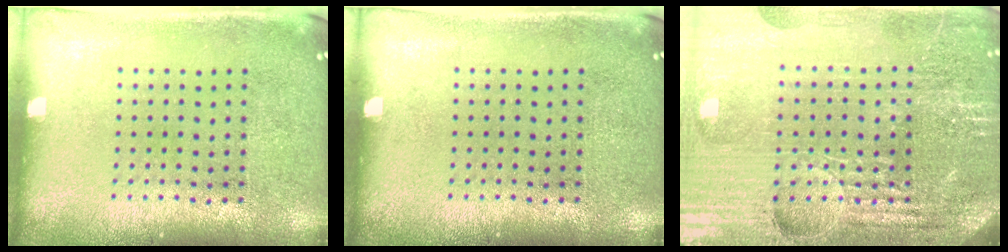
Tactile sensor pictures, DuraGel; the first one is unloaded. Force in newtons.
{"total": 0.0}
{"total": 5.5, "press": 5.0, "slide": 2.3}